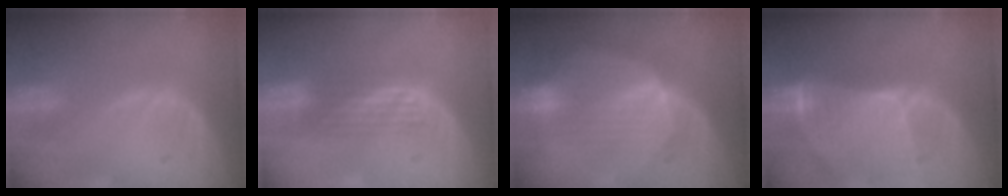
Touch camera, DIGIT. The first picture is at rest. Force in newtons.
{"total": 2.9, "press": 2.7, "slide": 1.2}
{"total": 7.0, "press": 6.9, "slide": 1.2}
{"total": 9.4, "press": 8.2, "slide": 4.5}